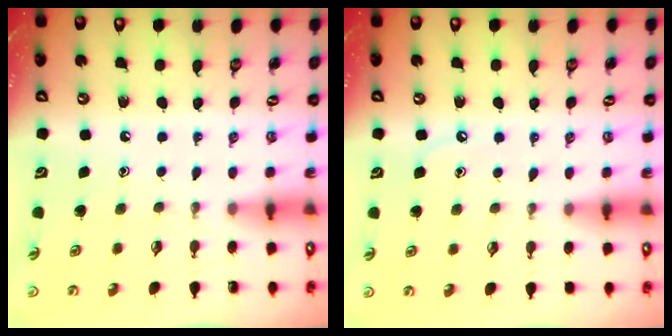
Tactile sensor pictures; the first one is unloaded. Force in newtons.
{"total": 3.7, "press": 3.7, "slide": 0.5}